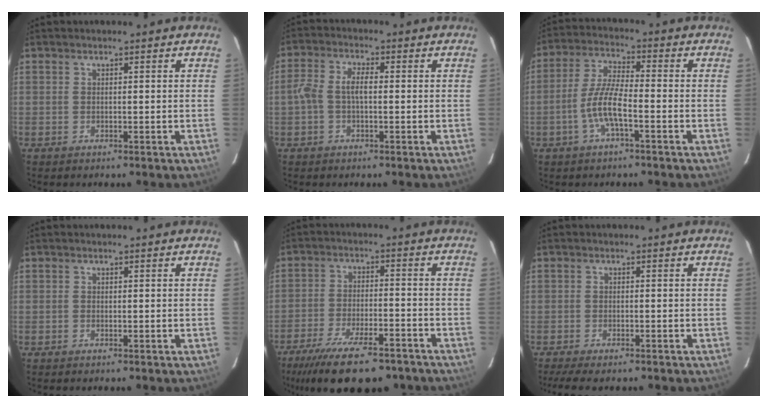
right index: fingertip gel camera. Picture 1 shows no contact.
{"total": 4.4, "force": [-0.5, 1.9, 3.9], "torque": [-0.083, 0.013, -0.013]}
{"total": 7.2, "force": [-2.9, 1.2, 6.4], "torque": [-0.138, 0.005, -0.058]}
{"total": 0.0}
{"total": 18.6, "force": [-14.4, 5.4, 10.5], "torque": [-0.210, -0.041, -0.219]}
{"total": 5.7, "force": [-4.6, 1.2, 3.2], "torque": [-0.075, -0.022, -0.078]}